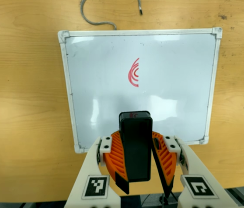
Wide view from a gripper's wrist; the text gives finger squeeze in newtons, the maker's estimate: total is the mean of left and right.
{"total": 10.8, "left": 11.1, "right": 10.5}